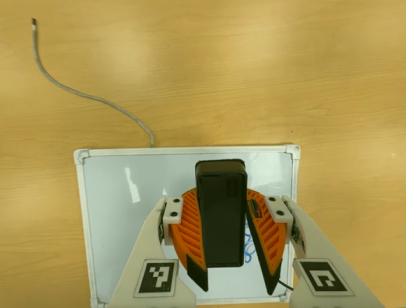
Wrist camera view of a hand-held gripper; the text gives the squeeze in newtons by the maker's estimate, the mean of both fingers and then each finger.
{"total": 9.7, "left": 9.7, "right": 9.8}